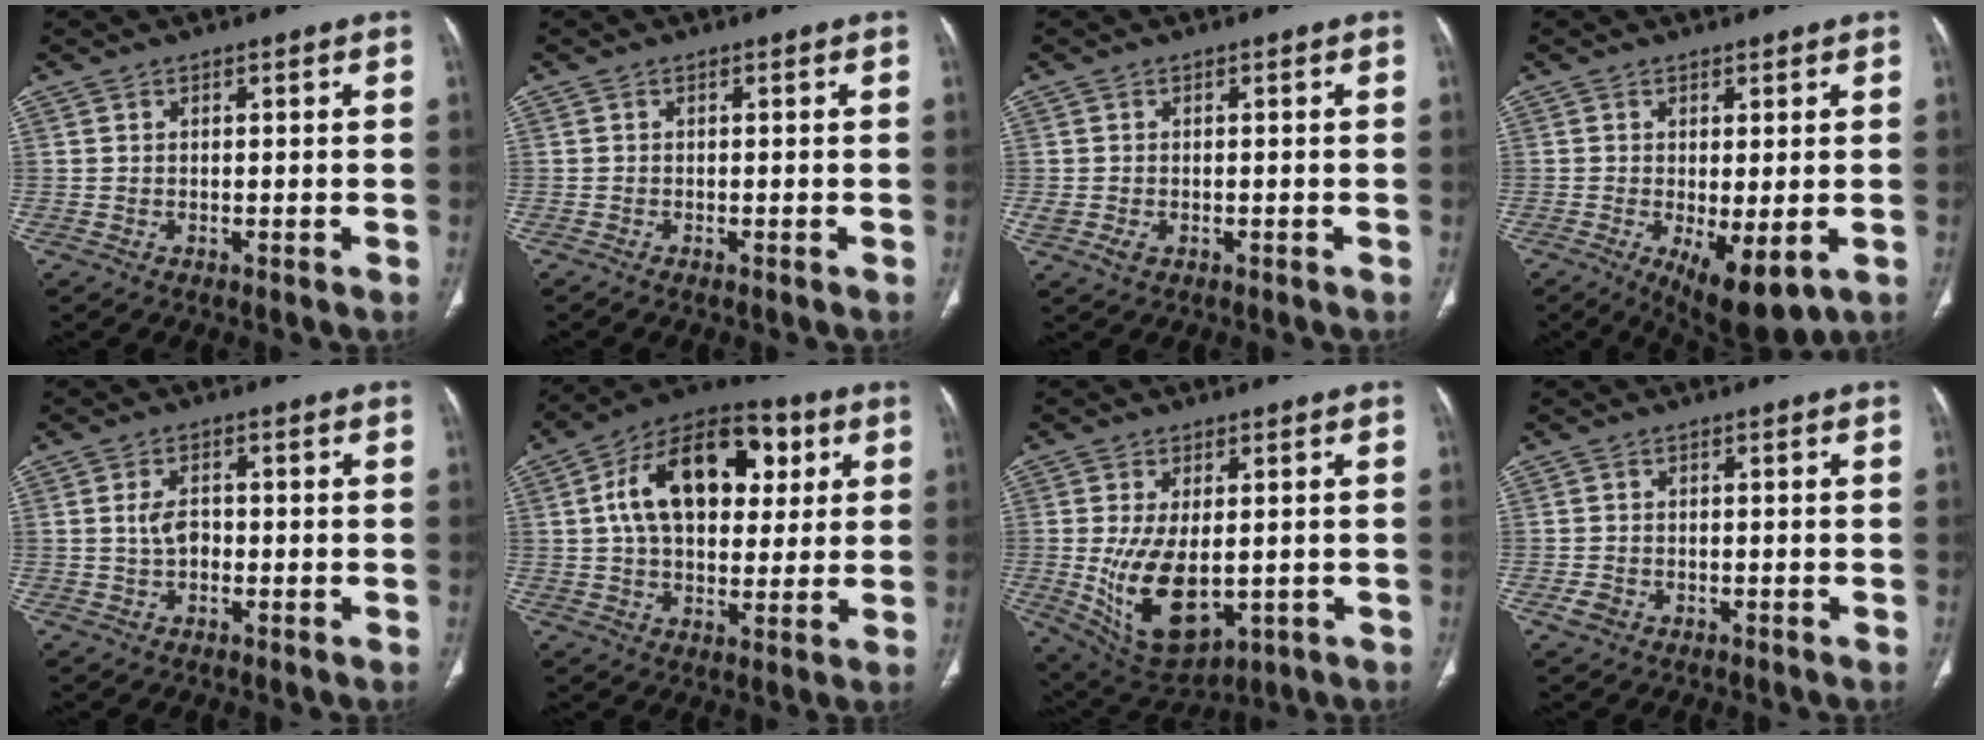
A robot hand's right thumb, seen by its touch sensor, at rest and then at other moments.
{"total": 0.9, "force": [-0.7, 0.3, 0.5], "torque": [-0.013, -0.001, -0.009]}
{"total": 2.1, "force": [-0.7, 1.4, 1.4], "torque": [-0.026, 0.002, -0.007]}
{"total": 9.4, "force": [-2.8, 3.6, 8.3], "torque": [-0.126, -0.019, -0.031]}
{"total": 3.6, "force": [-0.2, 2.3, 2.7], "torque": [-0.049, 0.010, -0.006]}
{"total": 20.7, "force": [5.2, 12.7, 15.6], "torque": [-0.219, 0.013, 0.075]}
{"total": 14.1, "force": [-1.7, 7.7, 11.6], "torque": [-0.200, -0.015, 0.001]}
{"total": 2.3, "force": [-1.0, 1.8, 1.1], "torque": [-0.018, 0.006, -0.014]}